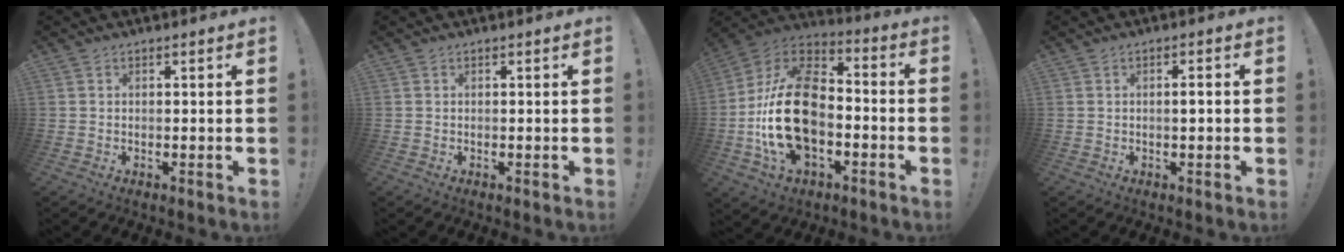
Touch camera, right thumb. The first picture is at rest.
{"total": 0.0}
{"total": 25.3, "force": [-4.4, 16.1, 19.0], "torque": [-0.363, 0.039, -0.062]}
{"total": 2.0, "force": [-0.2, 0.2, 1.9], "torque": [-0.028, 0.000, -0.008]}